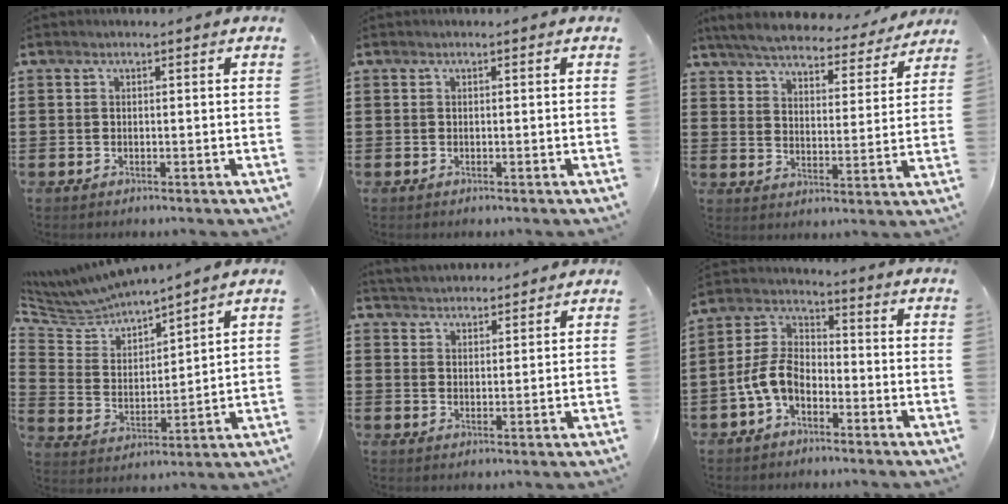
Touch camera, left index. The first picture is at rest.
{"total": 0.0}
{"total": 5.7, "force": [5.6, 0.4, 1.3], "torque": [-0.054, -0.035, 0.095]}
{"total": 5.3, "force": [5.3, 0.7, 0.3], "torque": [-0.042, -0.042, 0.087]}
{"total": 3.3, "force": [3.2, 0.2, -0.3], "torque": [-0.005, -0.010, 0.061]}
{"total": 6.6, "force": [-3.6, 3.8, 4.1], "torque": [-0.116, 0.000, -0.081]}